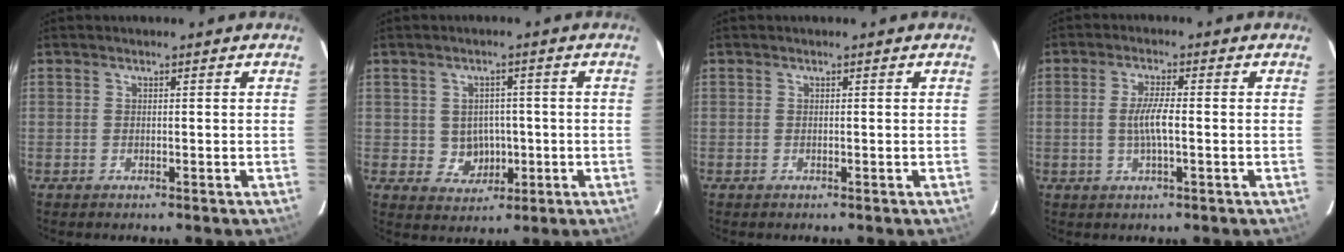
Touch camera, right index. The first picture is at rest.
{"total": 5.1, "force": [-0.5, 4.9, 1.5], "torque": [-0.037, 0.013, 0.009]}
{"total": 0.0}
{"total": 4.5, "force": [-0.6, 0.5, 4.5], "torque": [-0.083, -0.002, -0.010]}